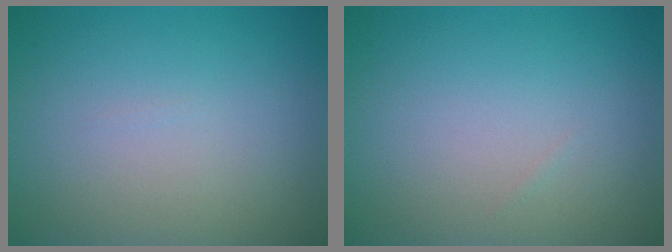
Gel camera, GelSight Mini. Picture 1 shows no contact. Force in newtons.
{"total": 0.0}